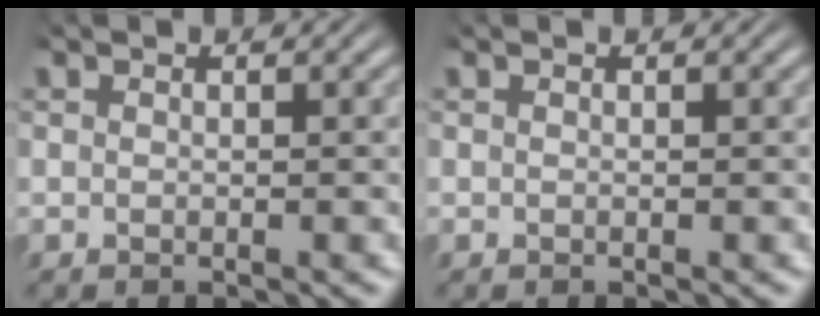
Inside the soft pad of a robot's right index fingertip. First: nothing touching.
{"total": 0.0}